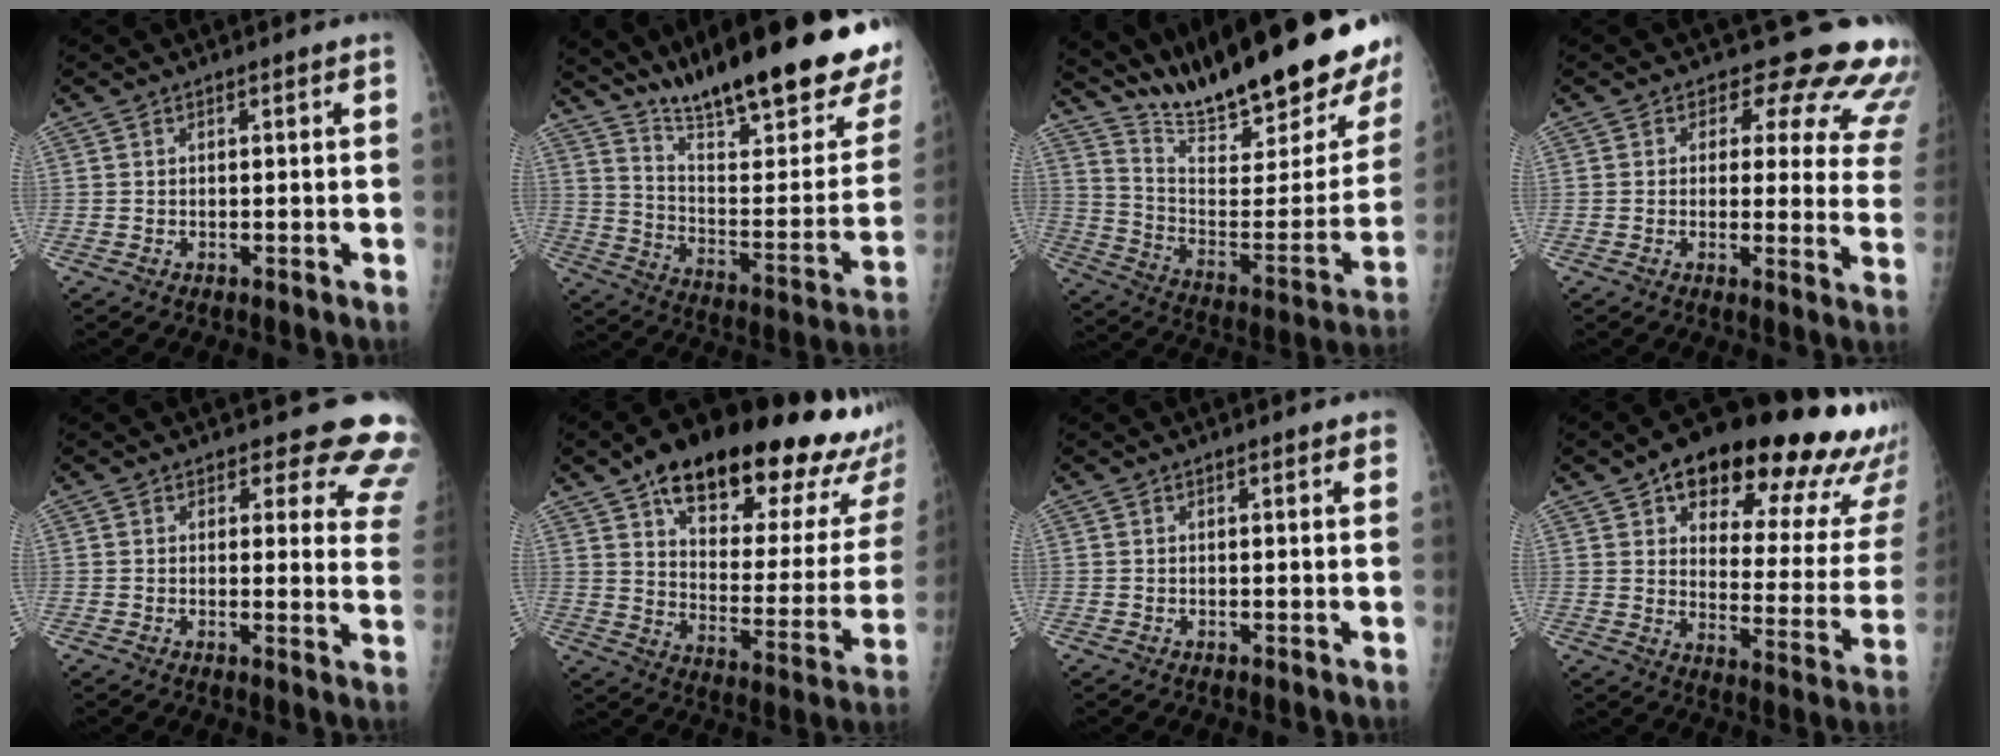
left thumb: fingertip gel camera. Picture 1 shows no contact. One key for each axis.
{"total": 30.2, "fx": 22.9, "fy": 5.2, "fz": 19.0, "tx": -0.257, "ty": -0.125, "tz": 0.337}
{"total": 28.6, "fx": 23.4, "fy": 4.4, "fz": 16.0, "tx": -0.221, "ty": -0.137, "tz": 0.350}
{"total": 15.3, "fx": 12.8, "fy": 6.2, "fz": 5.7, "tx": -0.007, "ty": -0.086, "tz": 0.114}
{"total": 12.7, "fx": 11.5, "fy": 4.4, "fz": 3.1, "tx": 0.025, "ty": -0.087, "tz": 0.093}
{"total": 32.7, "fx": 21.9, "fy": 11.9, "fz": 21.1, "tx": -0.269, "ty": -0.056, "tz": 0.306}
{"total": 1.6, "fx": 1.1, "fy": 0.5, "fz": 1.1, "tx": -0.010, "ty": -0.001, "tz": 0.011}
{"total": 29.6, "fx": 18.2, "fy": 11.3, "fz": 20.5, "tx": -0.239, "ty": -0.046, "tz": 0.240}